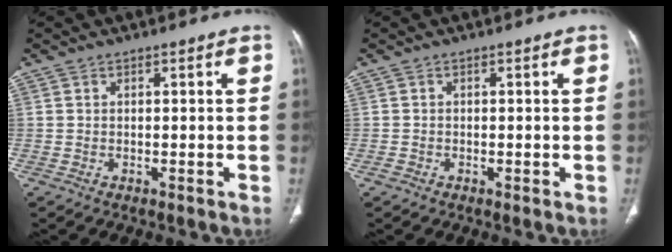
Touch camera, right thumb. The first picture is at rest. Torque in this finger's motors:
{"motor_torque": [-0.33, 0.06, -0.02, 0.34, 0.02]}